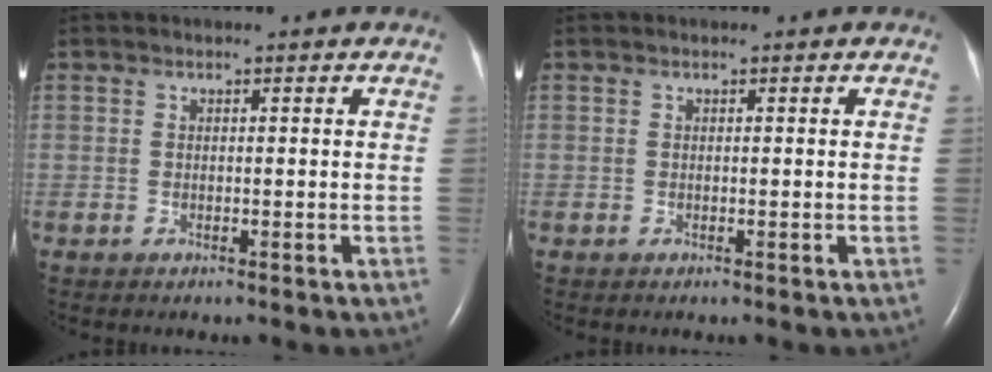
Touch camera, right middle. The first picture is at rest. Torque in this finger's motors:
{"motor_torque": [0.00, 0.00, 0.00, 0.00]}